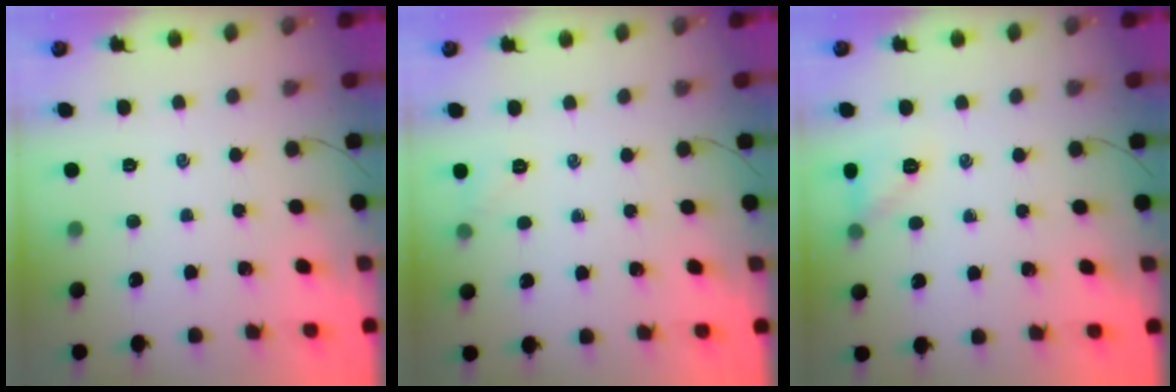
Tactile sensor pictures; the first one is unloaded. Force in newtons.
{"total": 3.9, "press": 3.7, "slide": 1.1}
{"total": 7.3, "press": 7.2, "slide": 1.2}